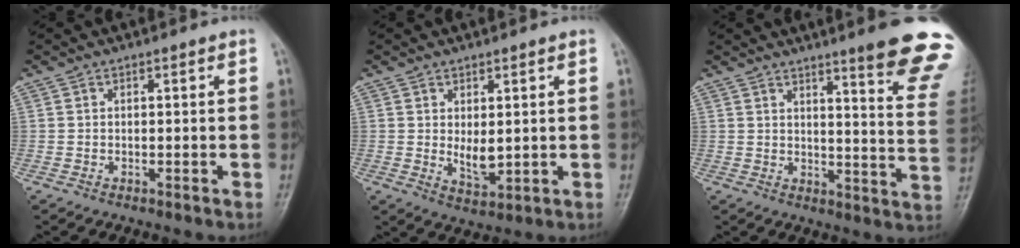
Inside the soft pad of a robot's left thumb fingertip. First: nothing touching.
{"total": 4.5, "force": [0.7, 2.3, 3.8], "torque": [-0.056, -0.017, 0.021]}
{"total": 17.5, "force": [12.7, 1.4, 12.0], "torque": [-0.122, -0.086, 0.150]}